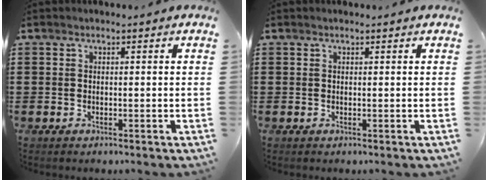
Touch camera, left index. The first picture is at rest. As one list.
[{"total": 0.0}]